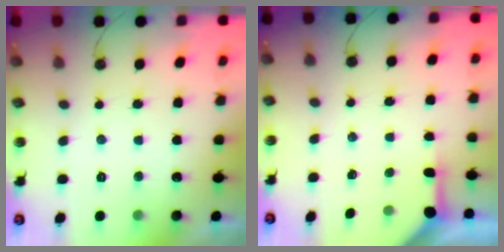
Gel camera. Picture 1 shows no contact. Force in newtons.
{"total": 3.3, "press": 3.3, "slide": 0.3}